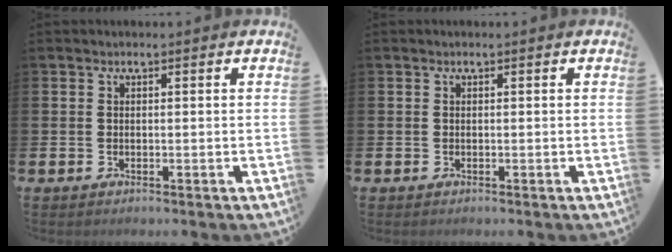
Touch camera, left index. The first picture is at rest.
{"total": 0.0}